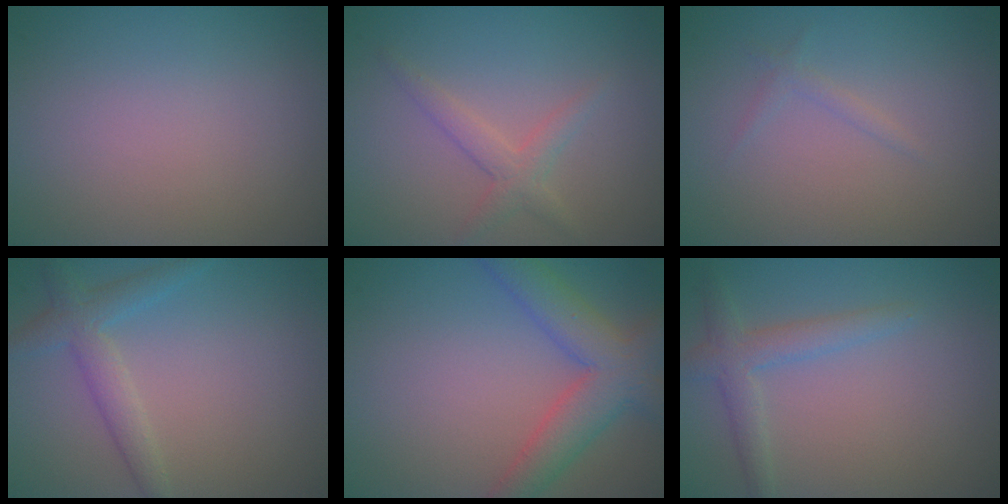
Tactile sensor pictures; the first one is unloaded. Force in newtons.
{"total": 2.0, "press": 2.0, "slide": 0.1}
{"total": 0.8, "press": 0.8, "slide": 0.0}
{"total": 2.8, "press": 2.8, "slide": 0.2}
{"total": 5.4, "press": 5.4, "slide": 0.2}
{"total": 2.5, "press": 2.5, "slide": 0.1}